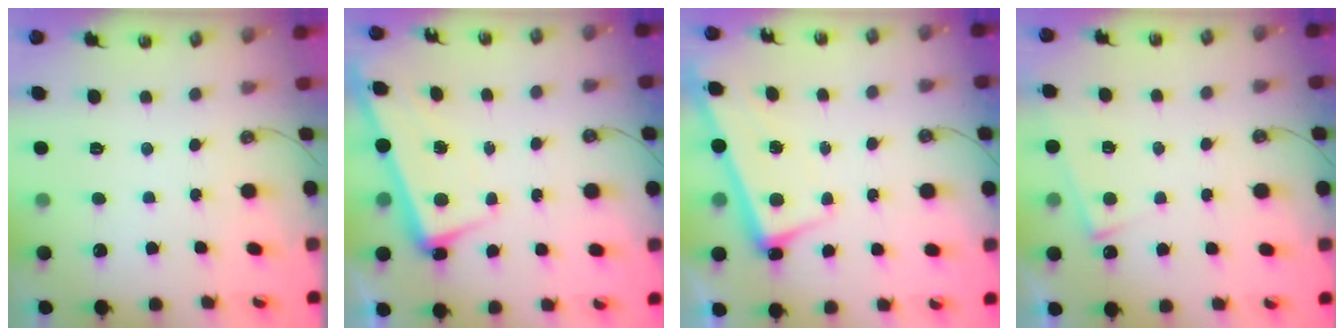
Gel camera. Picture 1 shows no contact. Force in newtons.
{"total": 2.4, "press": 2.3, "slide": 0.8}
{"total": 2.8, "press": 2.8, "slide": 0.4}
{"total": 6.4, "press": 6.4, "slide": 0.5}